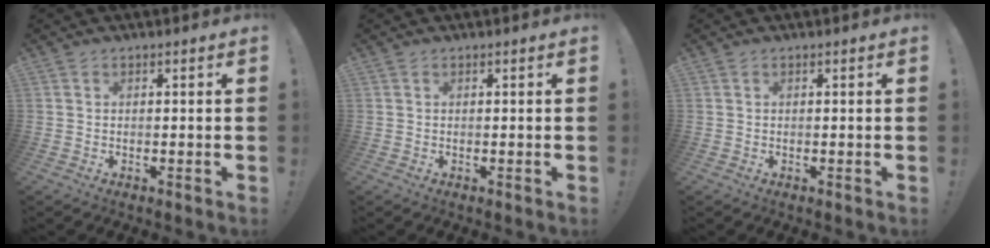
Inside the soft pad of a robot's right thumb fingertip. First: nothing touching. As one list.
[{"total": 0.0}, {"total": 0.0}]